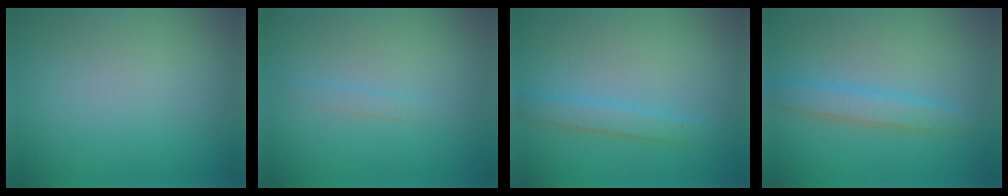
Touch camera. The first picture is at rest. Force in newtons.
{"total": 0.8, "press": 0.8, "slide": 0.1}
{"total": 1.9, "press": 1.9, "slide": 0.1}
{"total": 2.7, "press": 2.7, "slide": 0.1}